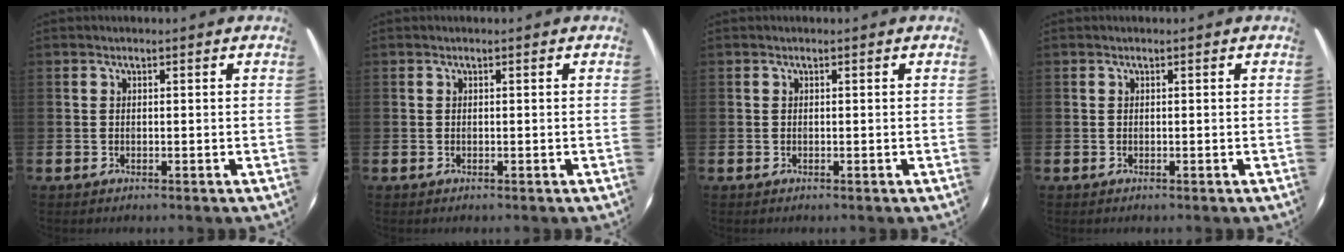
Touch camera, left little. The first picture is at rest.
{"total": 0.0}
{"total": 0.0}
{"total": 0.0}